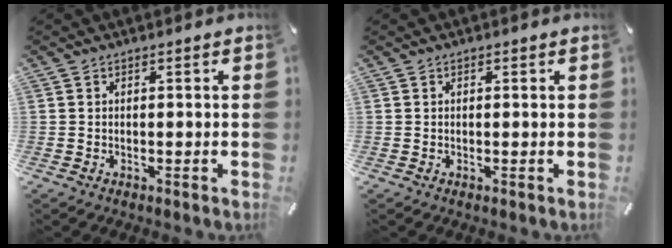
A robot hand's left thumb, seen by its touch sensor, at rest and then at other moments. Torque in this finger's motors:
{"motor_torque": [-0.23, -0.32, -0.11, 0.00, -0.09]}